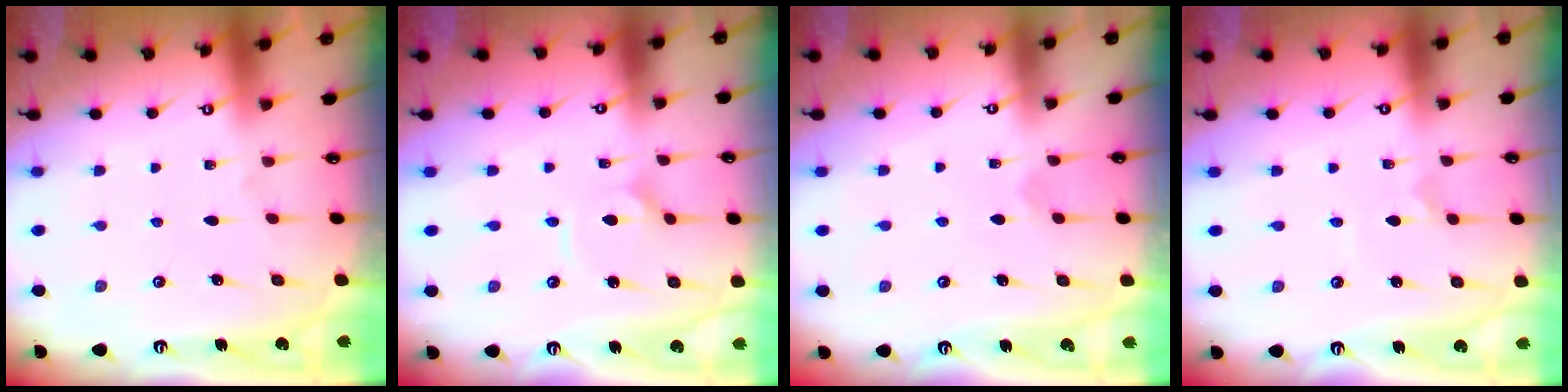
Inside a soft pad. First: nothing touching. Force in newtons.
{"total": 3.7, "press": 3.7, "slide": 0.1}
{"total": 2.4, "press": 2.4, "slide": 0.2}
{"total": 0.8, "press": 0.8, "slide": 0.2}